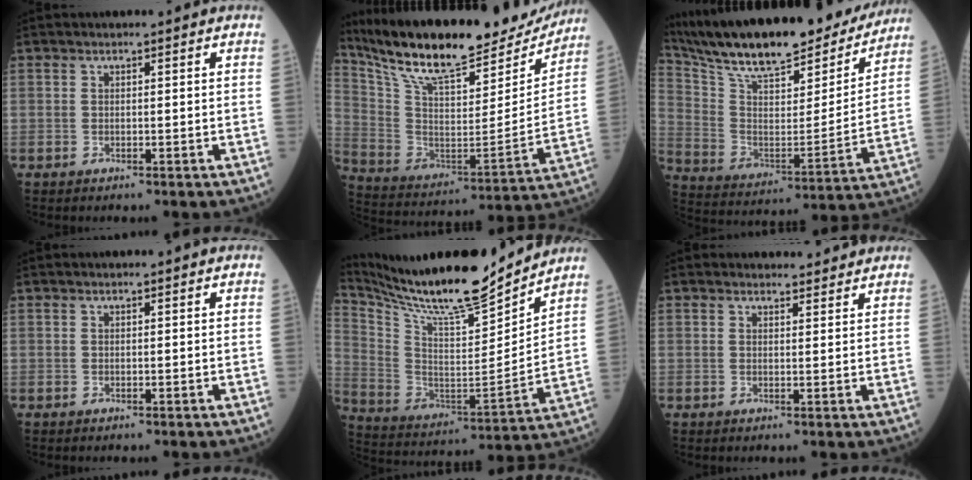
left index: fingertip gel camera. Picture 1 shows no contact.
{"total": 26.6, "force": [23.0, 5.9, 11.8], "torque": [-0.215, -0.017, 0.358]}
{"total": 27.2, "force": [23.4, 6.4, 12.4], "torque": [-0.220, -0.004, 0.355]}
{"total": 0.0}
{"total": 21.6, "force": [19.5, 1.6, 9.0], "torque": [-0.186, -0.030, 0.333]}
{"total": 3.2, "force": [3.0, 0.9, 0.2], "torque": [-0.006, 0.005, 0.036]}